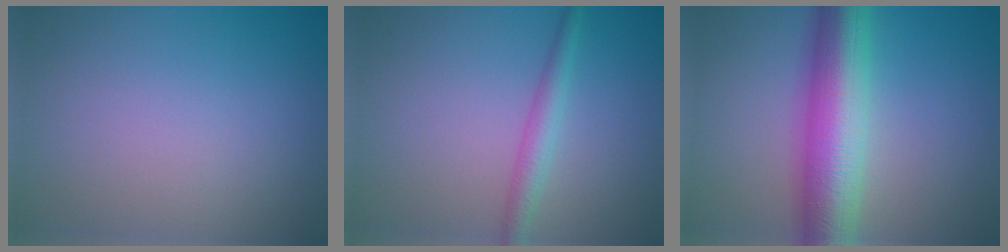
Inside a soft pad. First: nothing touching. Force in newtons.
{"total": 2.4, "press": 2.4, "slide": 0.0}
{"total": 10.1, "press": 10.0, "slide": 0.2}